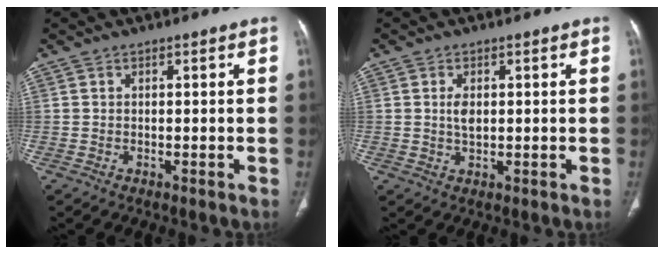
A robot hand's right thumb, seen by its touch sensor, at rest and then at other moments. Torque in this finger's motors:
{"motor_torque": [0.59, 0.51, 0.70, -0.46, 0.01]}